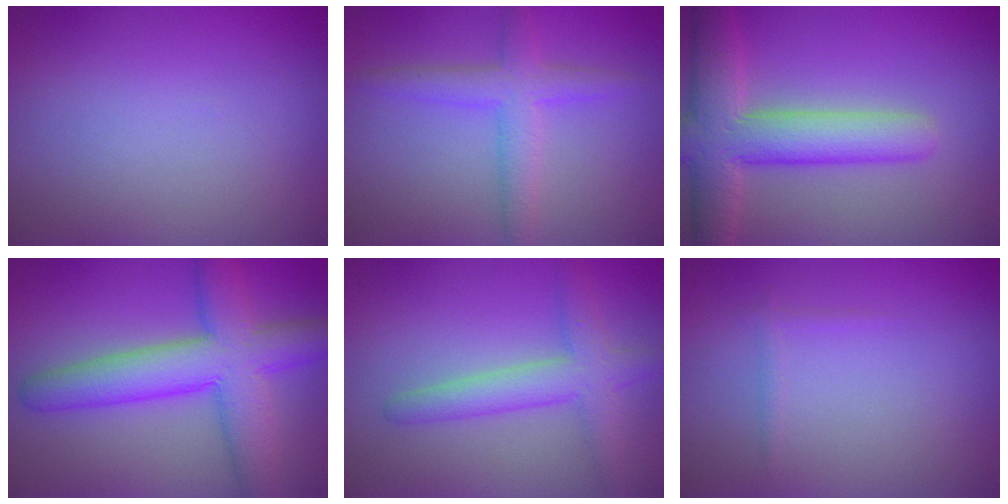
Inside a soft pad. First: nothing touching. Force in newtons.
{"total": 3.4, "press": 3.4, "slide": 0.0}
{"total": 7.4, "press": 7.4, "slide": 0.7}
{"total": 8.1, "press": 8.1, "slide": 0.3}
{"total": 4.0, "press": 4.0, "slide": 0.3}
{"total": 0.6, "press": 0.6, "slide": 0.0}